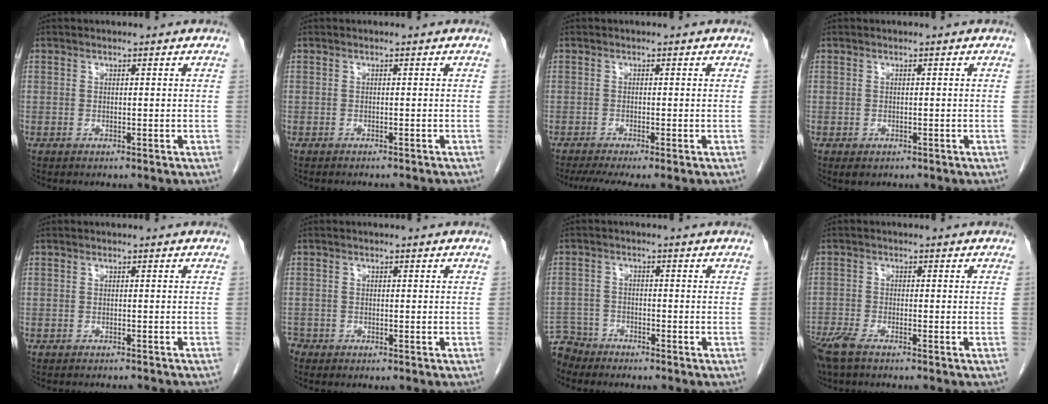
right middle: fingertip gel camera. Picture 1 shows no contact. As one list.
[{"total": 4.0, "force": [-3.7, 0.4, 1.4], "torque": [-0.017, -0.010, -0.043]}, {"total": 5.2, "force": [-3.9, 0.1, 3.4], "torque": [-0.052, -0.014, -0.065]}, {"total": 1.2, "force": [-0.7, 0.8, 0.7], "torque": [-0.010, -0.001, -0.002]}, {"total": 5.7, "force": [-5.5, 0.7, 1.6], "torque": [-0.014, -0.006, -0.060]}, {"total": 1.7, "force": [-1.5, 0.8, 0.0], "torque": [-0.005, 0.000, -0.027]}, {"total": 5.4, "force": [-5.1, 1.9, -0.6], "torque": [0.013, -0.007, -0.098]}, {"total": 5.9, "force": [-4.8, 0.8, 3.3], "torque": [-0.066, -0.014, -0.092]}]